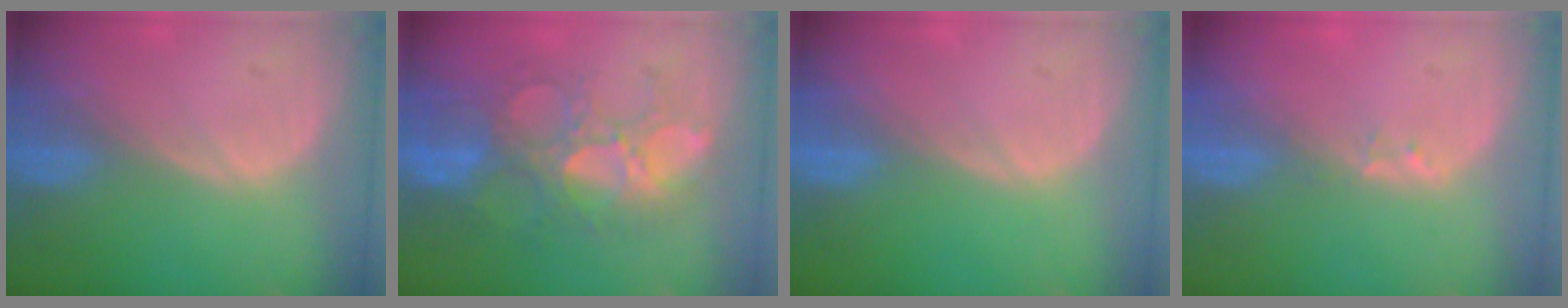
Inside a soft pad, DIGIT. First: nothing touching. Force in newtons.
{"total": 11.0, "press": 9.5, "slide": 5.5}
{"total": 0.0}
{"total": 1.0, "press": 0.9, "slide": 0.5}